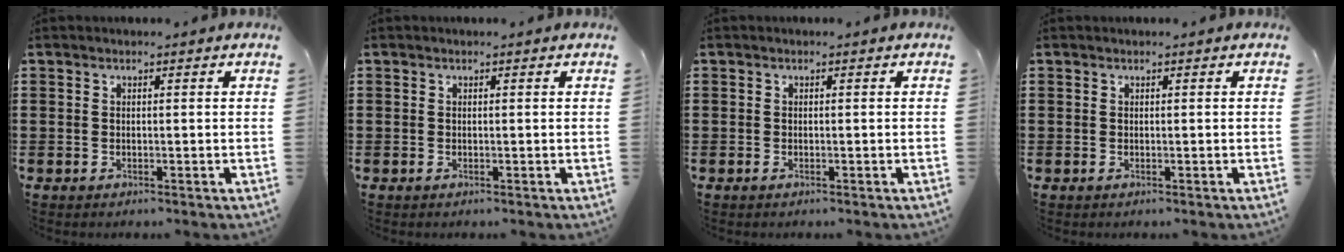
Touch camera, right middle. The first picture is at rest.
{"total": 0.0}
{"total": 0.0}
{"total": 0.0}